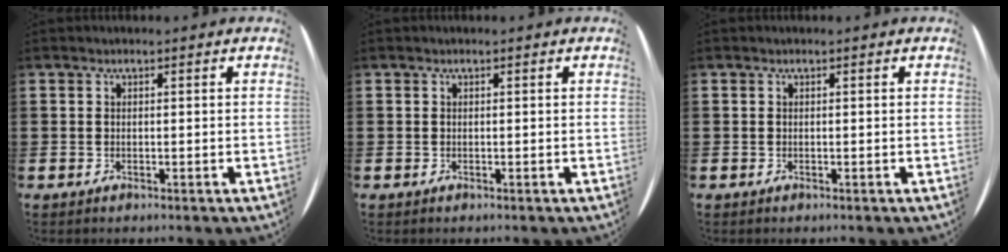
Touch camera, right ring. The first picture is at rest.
{"total": 0.0}
{"total": 0.0}